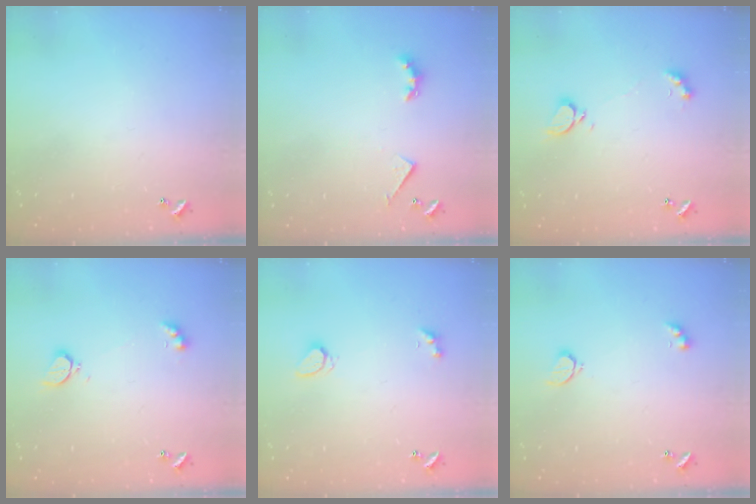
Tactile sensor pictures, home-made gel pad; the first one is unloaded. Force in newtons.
{"total": 3.2, "press": 3.1, "slide": 0.5}
{"total": 2.5, "press": 2.4, "slide": 0.5}
{"total": 2.8, "press": 2.7, "slide": 0.6}
{"total": 2.1, "press": 2.0, "slide": 0.6}
{"total": 2.6, "press": 2.5, "slide": 0.5}